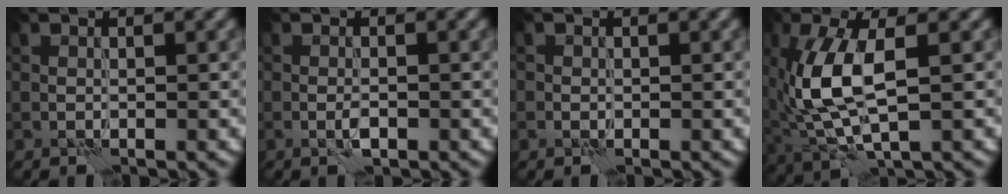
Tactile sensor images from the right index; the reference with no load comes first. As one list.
[{"total": 0.9, "force": [-0.4, 0.3, 0.8], "torque": [-0.017, 0.000, -0.009]}, {"total": 0.7, "force": [0.1, 0.6, -0.3], "torque": [0.010, -0.003, 0.000]}, {"total": 7.0, "force": [0.7, 3.0, 6.2], "torque": [-0.153, 0.002, 0.014]}]